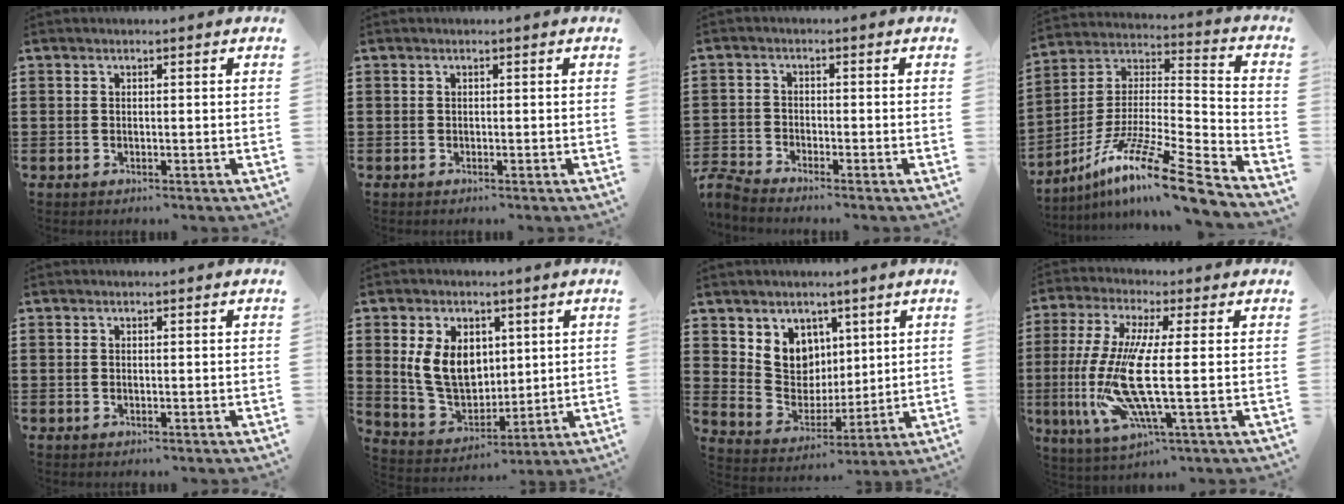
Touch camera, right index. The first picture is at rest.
{"total": 0.0}
{"total": 2.8, "force": [-2.8, 0.1, 0.1], "torque": [-0.021, -0.004, -0.065]}
{"total": 14.4, "force": [-11.1, 0.5, 9.1], "torque": [-0.161, 0.018, -0.212]}
{"total": 0.0}
{"total": 9.1, "force": [2.1, 6.7, 5.9], "torque": [-0.153, 0.015, 0.037]}
{"total": 7.4, "force": [3.8, 6.3, 1.0], "torque": [-0.055, -0.020, 0.075]}
{"total": 12.9, "force": [-1.3, 1.3, 12.8], "torque": [-0.288, -0.037, -0.035]}